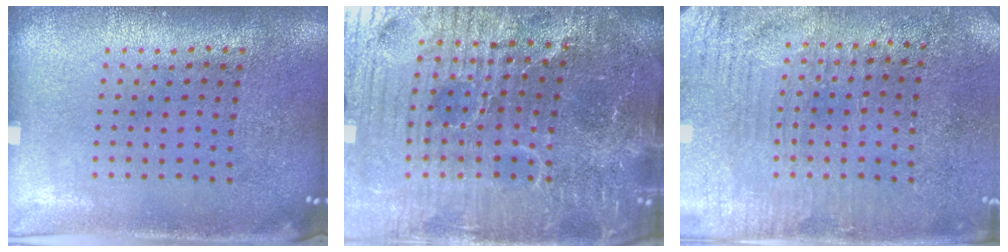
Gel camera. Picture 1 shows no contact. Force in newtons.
{"total": 6.6, "press": 6.1, "slide": 2.7}
{"total": 3.3, "press": 3.1, "slide": 1.2}